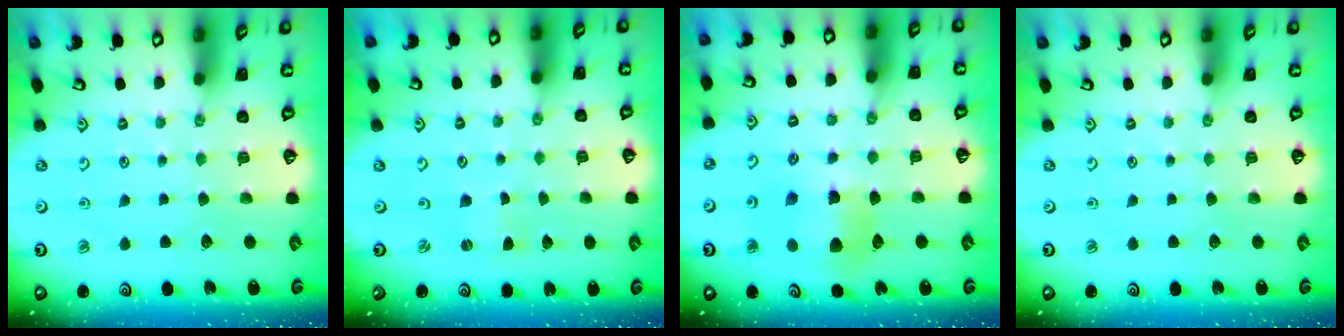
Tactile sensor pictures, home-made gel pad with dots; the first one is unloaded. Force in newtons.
{"total": 0.0}
{"total": 8.8, "press": 8.7, "slide": 1.1}
{"total": 0.0}